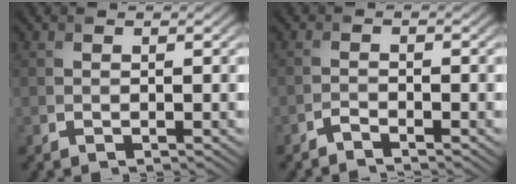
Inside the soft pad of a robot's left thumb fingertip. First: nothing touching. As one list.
[{"total": 1.1, "force": [-1.1, 0.1, 0.4], "torque": [-0.007, 0.003, -0.027]}]